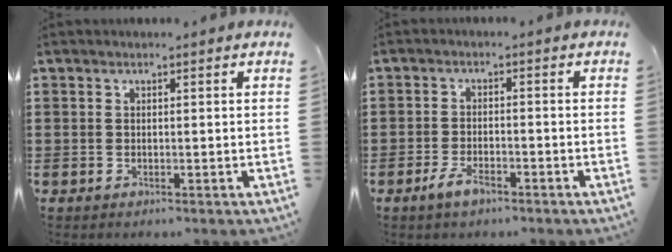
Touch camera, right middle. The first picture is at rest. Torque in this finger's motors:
{"motor_torque": [2.14, 0.00, 0.44, 0.10]}